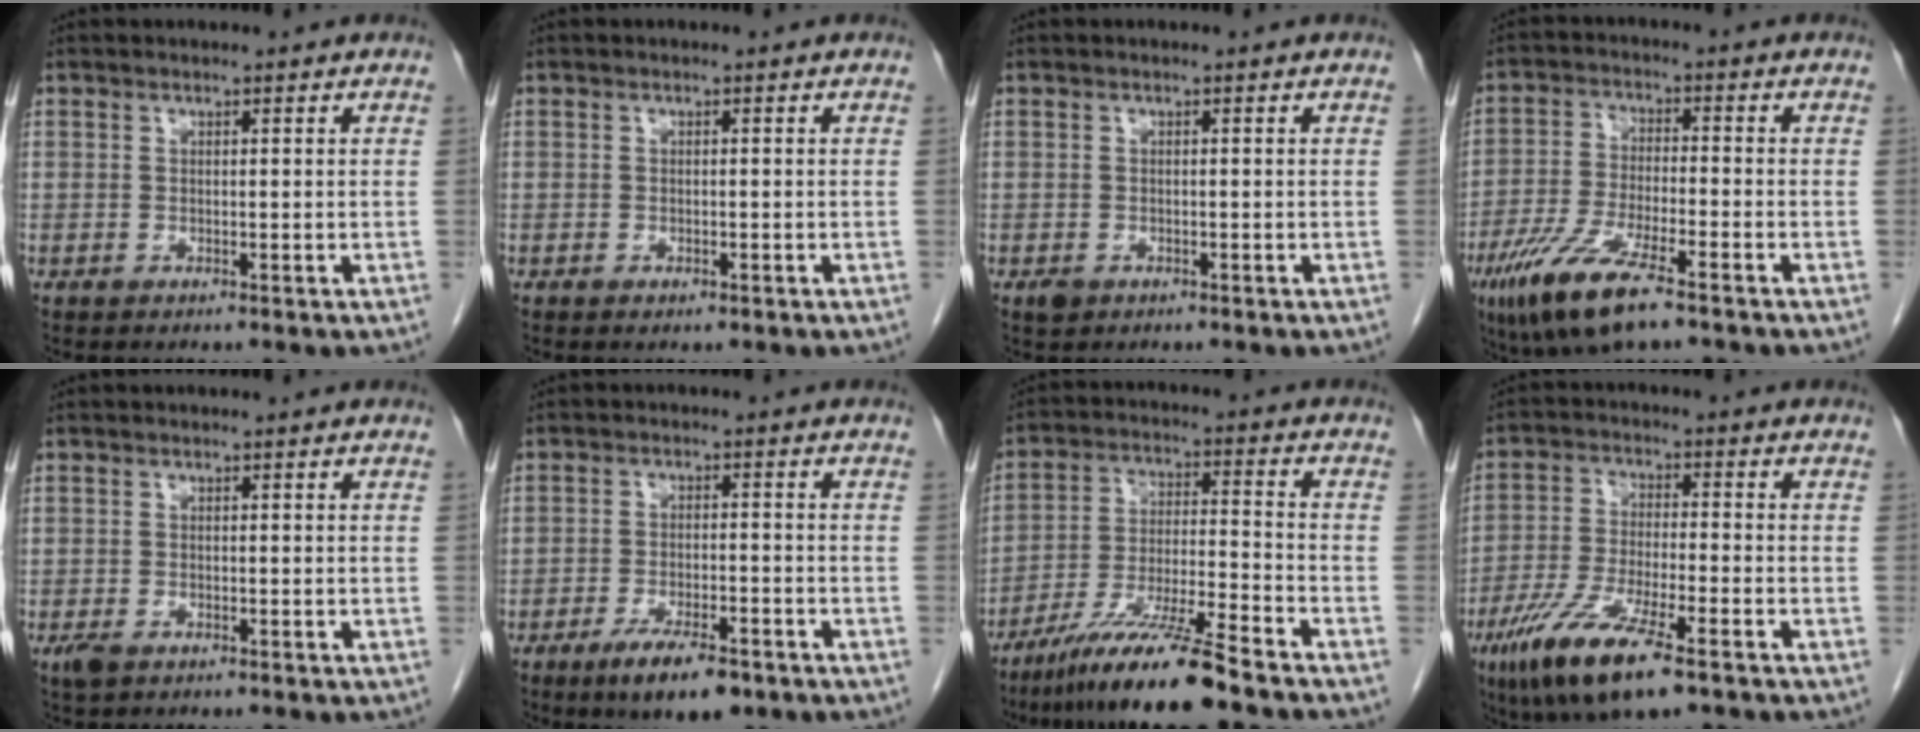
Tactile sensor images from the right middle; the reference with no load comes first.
{"total": 0.8, "force": [-0.5, 0.5, 0.5], "torque": [-0.010, 0.000, -0.003]}
{"total": 1.2, "force": [-0.7, 0.8, 0.5], "torque": [-0.010, 0.001, -0.006]}
{"total": 11.0, "force": [-6.9, 2.1, 8.4], "torque": [-0.174, -0.022, -0.121]}
{"total": 1.8, "force": [-1.0, 0.9, 1.1], "torque": [-0.029, -0.004, -0.014]}
{"total": 7.8, "force": [-5.1, 2.2, 5.5], "torque": [-0.092, -0.009, -0.080]}
{"total": 12.8, "force": [-9.8, -0.5, 8.2], "torque": [-0.149, -0.025, -0.178]}
{"total": 12.1, "force": [-7.2, 2.1, 9.5], "torque": [-0.192, -0.026, -0.126]}